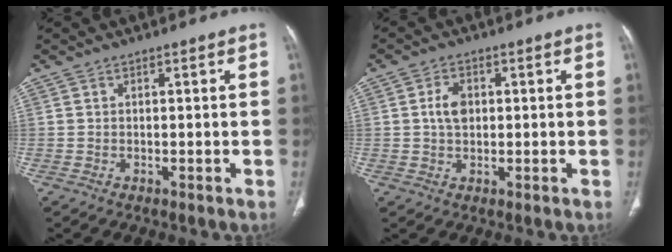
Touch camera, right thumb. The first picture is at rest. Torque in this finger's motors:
{"motor_torque": [0.57, 1.01, 0.81, -0.11, 0.03]}